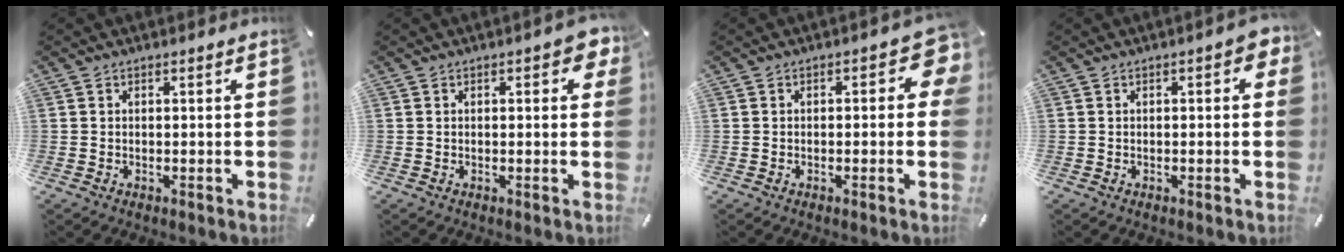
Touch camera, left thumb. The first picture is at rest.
{"total": 3.2, "force": [0.8, 1.5, 2.7], "torque": [-0.032, -0.001, 0.008]}
{"total": 5.3, "force": [0.6, 2.8, 4.5], "torque": [-0.052, 0.001, 0.005]}
{"total": 2.5, "force": [0.0, 1.2, 2.2], "torque": [-0.026, 0.001, -0.004]}